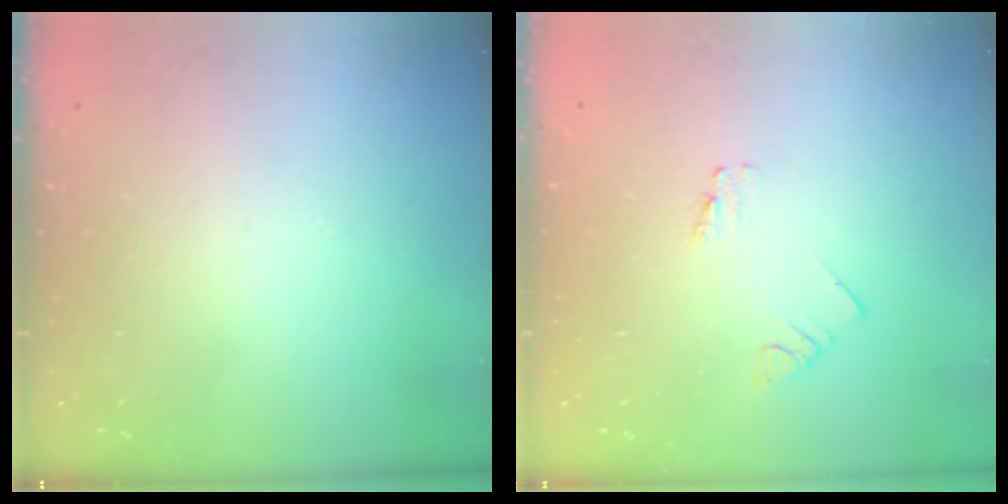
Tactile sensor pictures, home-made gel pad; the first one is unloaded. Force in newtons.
{"total": 0.0}